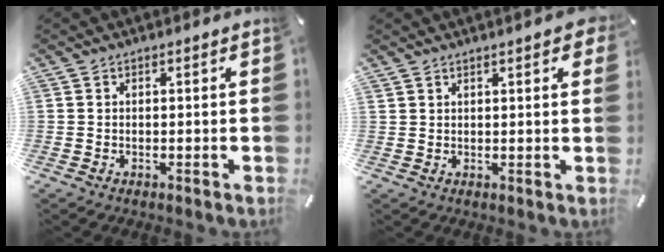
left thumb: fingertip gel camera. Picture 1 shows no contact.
{"total": 2.7, "force": [1.8, 0.8, 1.8], "torque": [-0.023, -0.003, 0.030]}